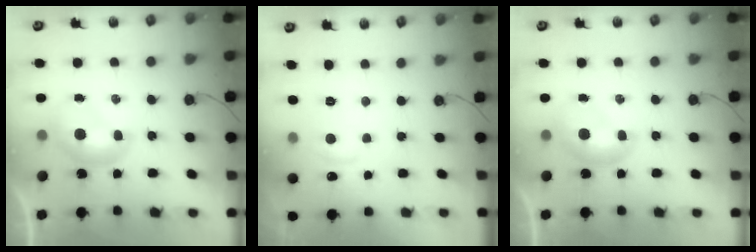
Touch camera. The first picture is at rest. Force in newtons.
{"total": 0.8, "press": 0.3, "slide": 0.7}
{"total": 0.0}